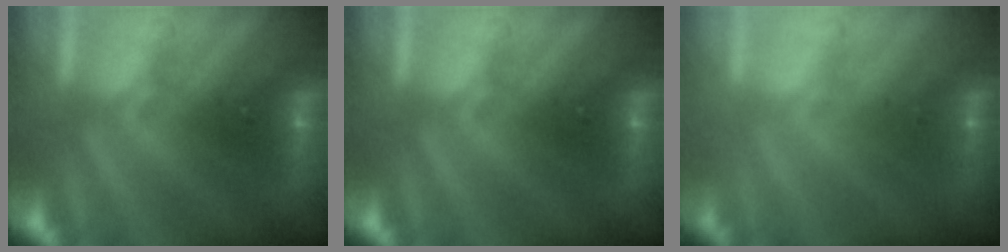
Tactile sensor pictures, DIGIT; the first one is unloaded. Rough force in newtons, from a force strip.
{"total": 0.0}
{"total": 2.1}